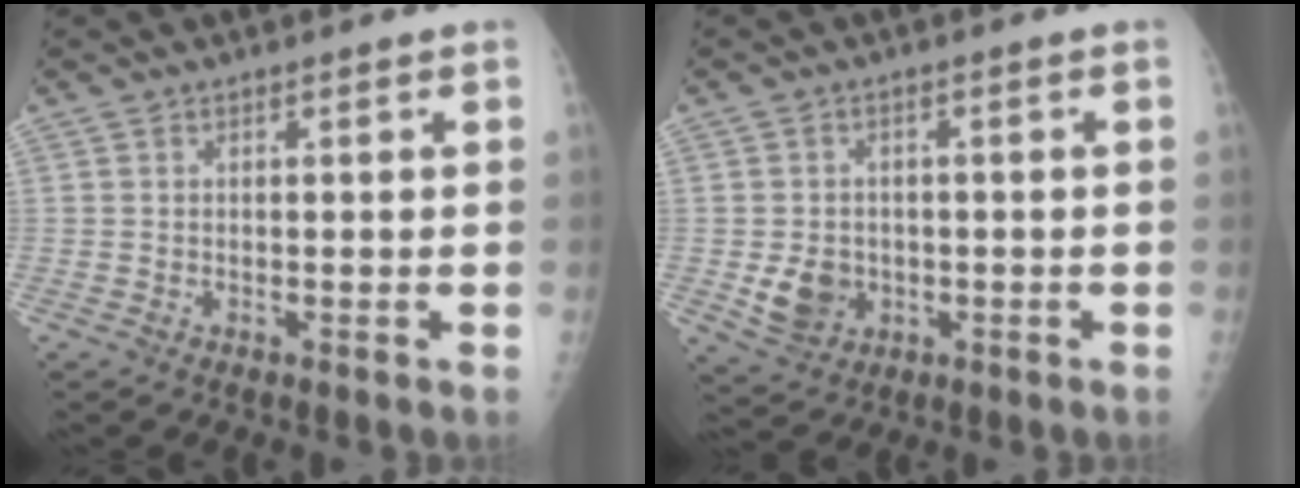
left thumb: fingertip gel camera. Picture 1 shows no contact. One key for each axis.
{"total": 6.2, "fx": -1.3, "fy": 5.3, "fz": 3.0, "tx": -0.033, "ty": 0.004, "tz": -0.011}